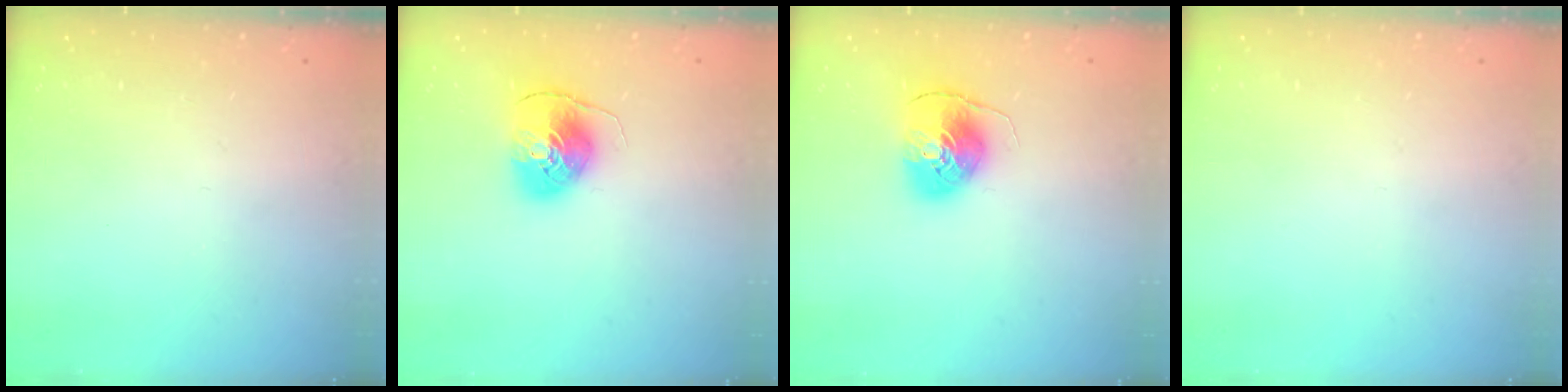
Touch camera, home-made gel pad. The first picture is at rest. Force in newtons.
{"total": 8.1, "press": 8.1, "slide": 0.6}
{"total": 8.1, "press": 8.1, "slide": 0.6}
{"total": 0.0}